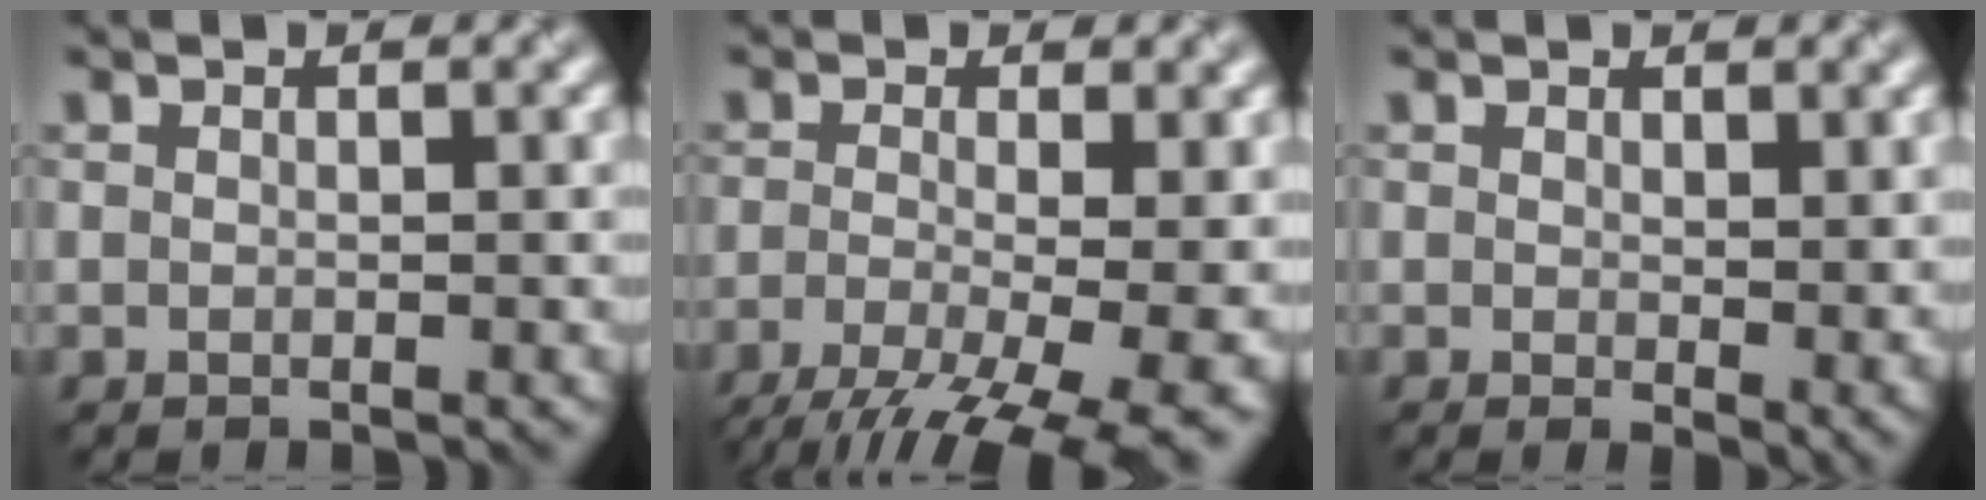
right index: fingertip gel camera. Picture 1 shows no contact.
{"total": 10.4, "force": [-5.5, 3.5, 8.1], "torque": [-0.148, -0.027, -0.075]}
{"total": 2.9, "force": [0.4, 1.2, 2.7], "torque": [-0.045, -0.012, 0.013]}